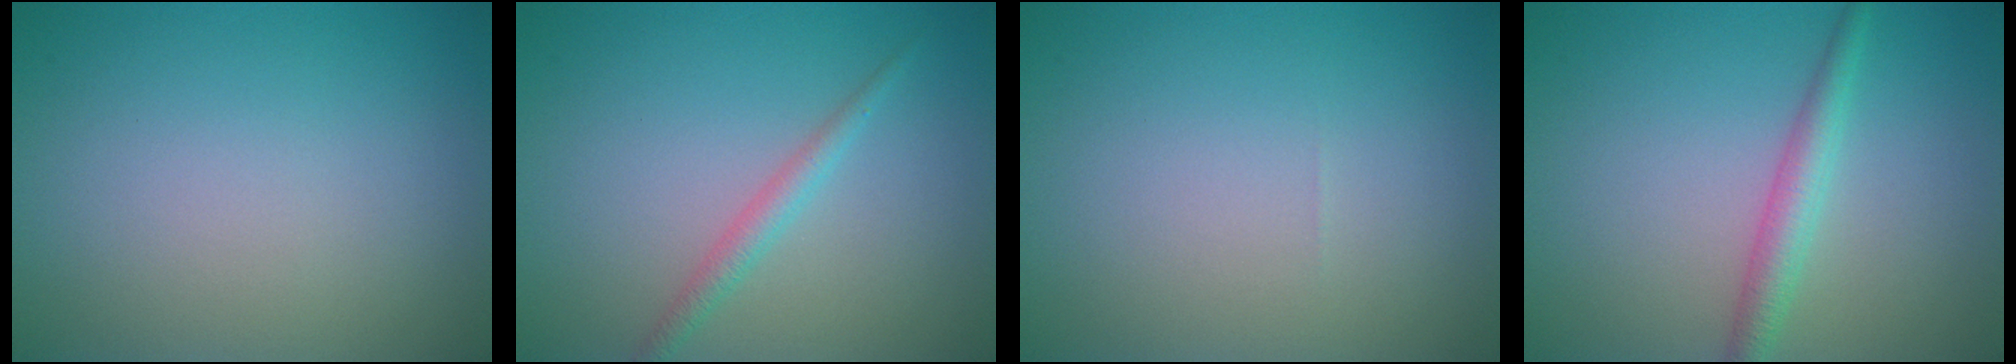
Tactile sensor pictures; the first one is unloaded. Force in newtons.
{"total": 1.6, "press": 1.6, "slide": 0.1}
{"total": 0.0}
{"total": 2.5, "press": 2.5, "slide": 0.1}